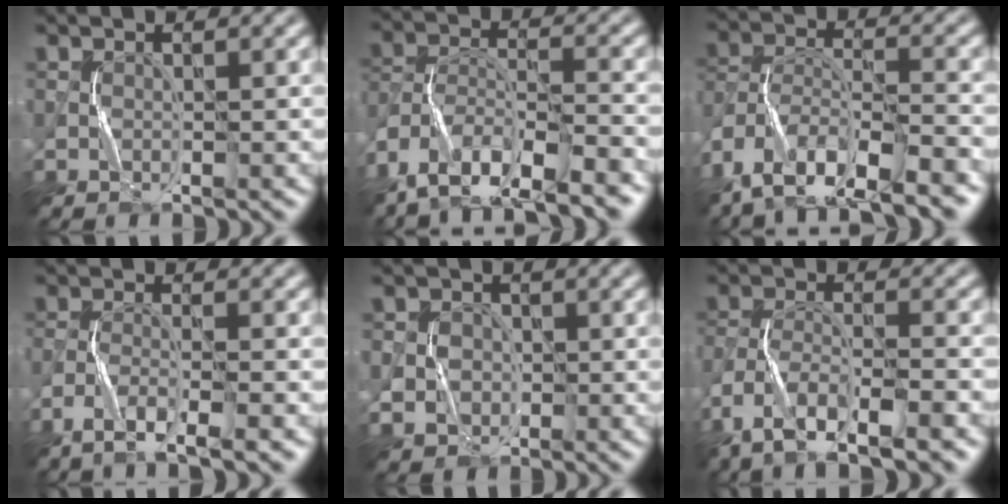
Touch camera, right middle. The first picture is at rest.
{"total": 10.7, "force": [-9.1, 3.0, 4.8], "torque": [-0.081, 0.004, -0.147]}
{"total": 12.0, "force": [-9.9, 3.9, 5.6], "torque": [-0.096, 0.006, -0.157]}
{"total": 3.5, "force": [-2.7, 0.0, 2.2], "torque": [-0.049, -0.003, -0.055]}
{"total": 3.7, "force": [-0.4, 3.6, 1.0], "torque": [-0.011, 0.020, -0.019]}
{"total": 8.0, "force": [-6.0, 1.8, 5.0], "torque": [-0.093, -0.003, -0.110]}